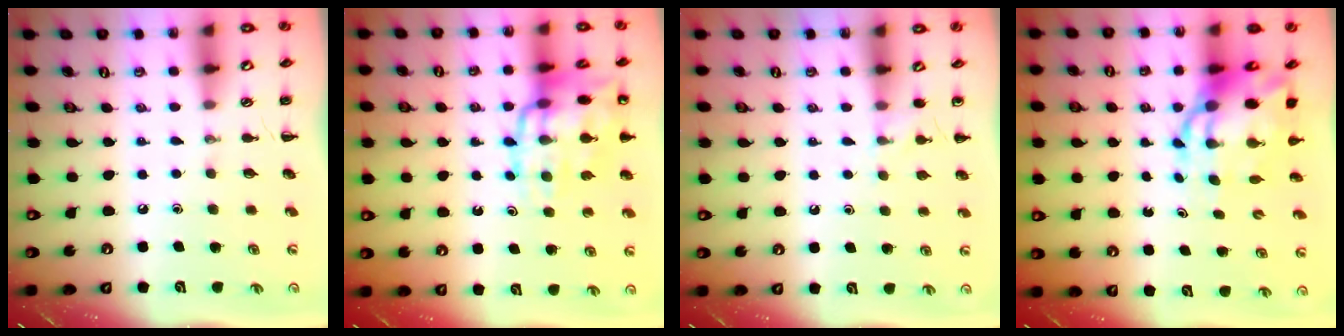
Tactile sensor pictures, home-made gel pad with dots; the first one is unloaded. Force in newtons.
{"total": 17.7, "press": 17.5, "slide": 2.2}
{"total": 4.8, "press": 4.5, "slide": 1.7}
{"total": 10.2, "press": 9.9, "slide": 2.7}